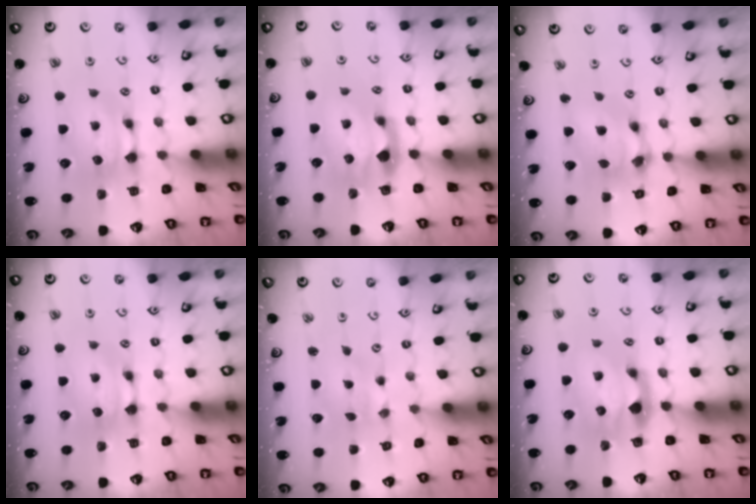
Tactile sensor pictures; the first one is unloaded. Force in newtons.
{"total": 2.3, "press": 1.9, "slide": 1.2}
{"total": 5.9, "press": 5.5, "slide": 1.9}
{"total": 0.0}
{"total": 4.1, "press": 4.0, "slide": 0.9}
{"total": 2.3, "press": 1.9, "slide": 1.2}